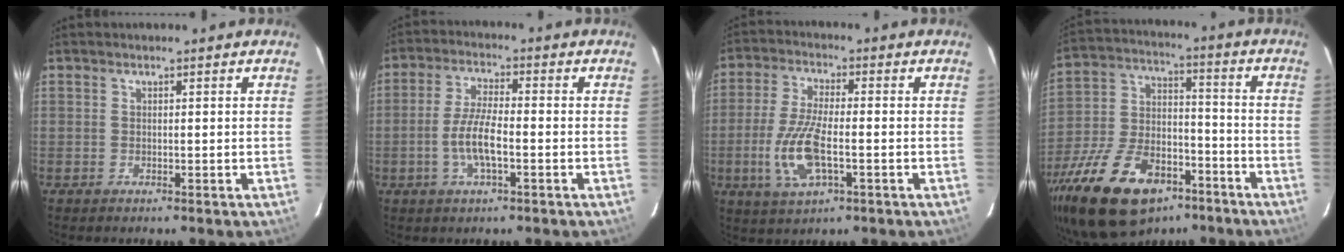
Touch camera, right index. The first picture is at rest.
{"total": 7.1, "force": [-2.1, 1.9, 6.5], "torque": [-0.132, 0.000, -0.043]}
{"total": 10.5, "force": [-2.8, 3.6, 9.4], "torque": [-0.202, -0.007, -0.054]}
{"total": 25.4, "force": [-15.6, 13.5, 14.8], "torque": [-0.310, -0.008, -0.249]}